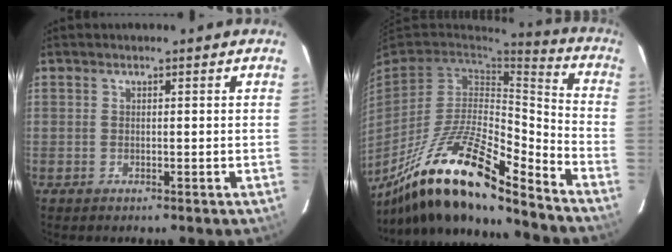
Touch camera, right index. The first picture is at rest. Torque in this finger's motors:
{"motor_torque": [1.11, -1.03, 1.05, 0.21]}